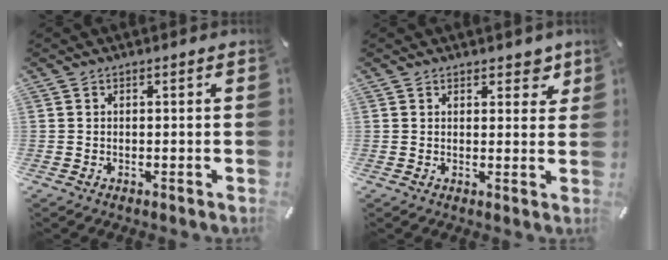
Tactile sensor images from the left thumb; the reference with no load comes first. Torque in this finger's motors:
{"motor_torque": [0.25, -0.24, 0.19, 0.17, -0.05]}